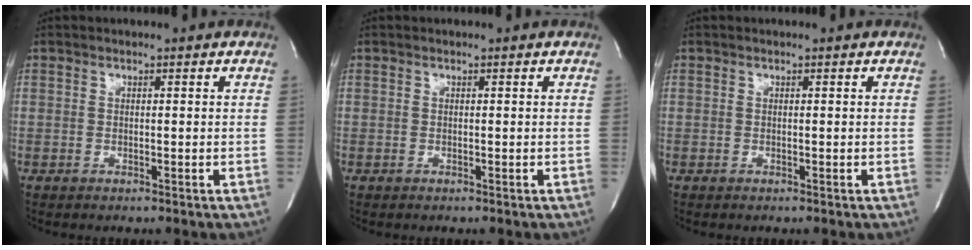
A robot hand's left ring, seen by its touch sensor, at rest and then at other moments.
{"total": 0.0}
{"total": 0.0}